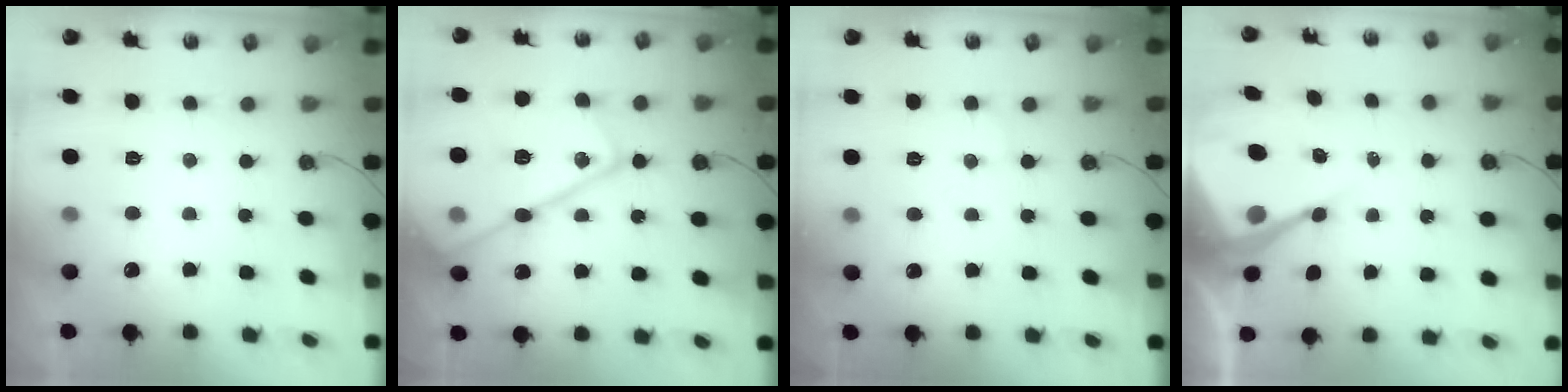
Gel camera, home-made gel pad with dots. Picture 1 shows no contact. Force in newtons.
{"total": 23.7, "press": 23.6, "slide": 1.7}
{"total": 3.1, "press": 3.0, "slide": 0.6}
{"total": 11.8, "press": 11.8, "slide": 1.0}